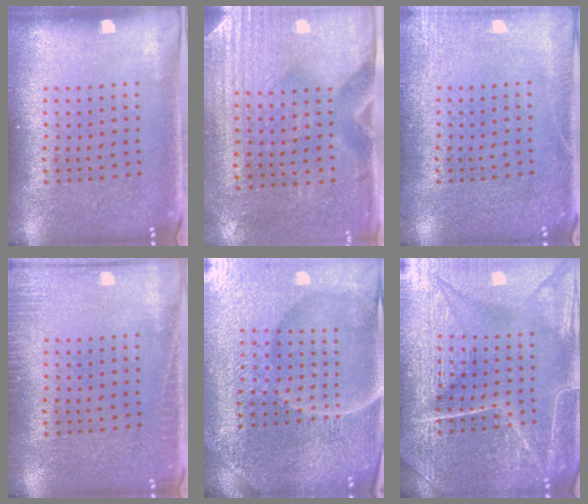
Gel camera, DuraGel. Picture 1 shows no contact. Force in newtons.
{"total": 3.0, "press": 2.6, "slide": 1.5}
{"total": 2.3, "press": 2.3, "slide": 0.4}
{"total": 1.6, "press": 1.6, "slide": 0.4}
{"total": 5.8, "press": 5.3, "slide": 2.3}
{"total": 7.3, "press": 7.2, "slide": 0.9}